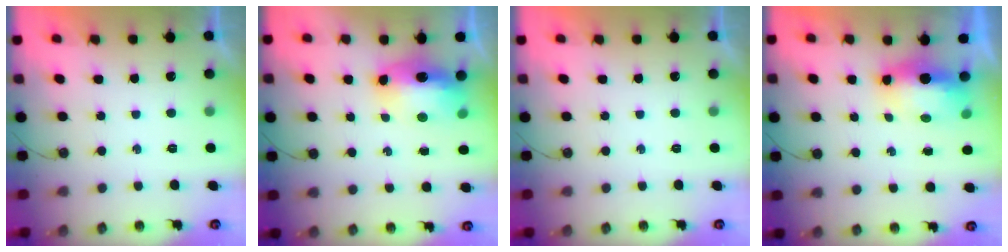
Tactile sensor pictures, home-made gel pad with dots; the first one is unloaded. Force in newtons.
{"total": 12.7, "press": 12.7, "slide": 1.4}
{"total": 0.0}
{"total": 7.4, "press": 7.4, "slide": 0.6}